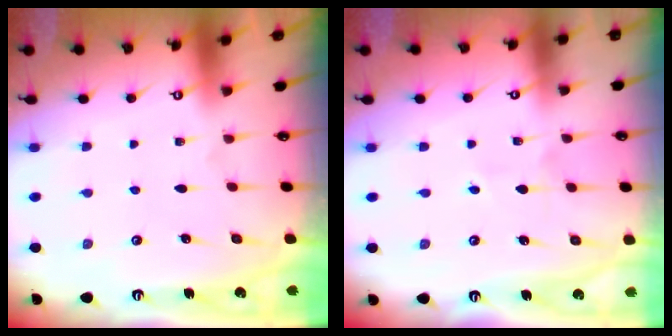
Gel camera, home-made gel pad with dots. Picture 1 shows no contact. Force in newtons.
{"total": 2.2, "press": 2.0, "slide": 0.8}